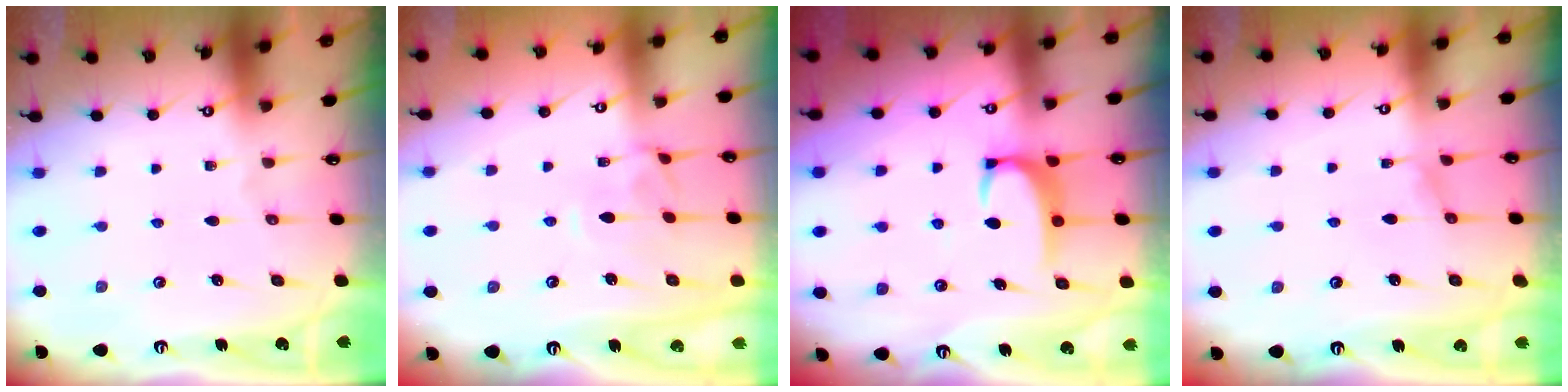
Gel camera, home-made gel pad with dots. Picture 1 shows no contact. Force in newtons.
{"total": 2.2, "press": 2.0, "slide": 0.8}
{"total": 2.9, "press": 2.9, "slide": 0.4}
{"total": 0.0}